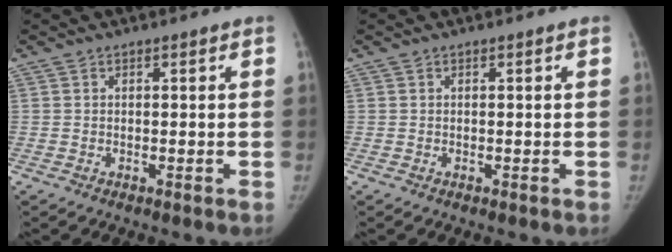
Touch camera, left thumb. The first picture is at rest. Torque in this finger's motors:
{"motor_torque": [0.00, 0.00, 0.05, 0.01, 0.00]}